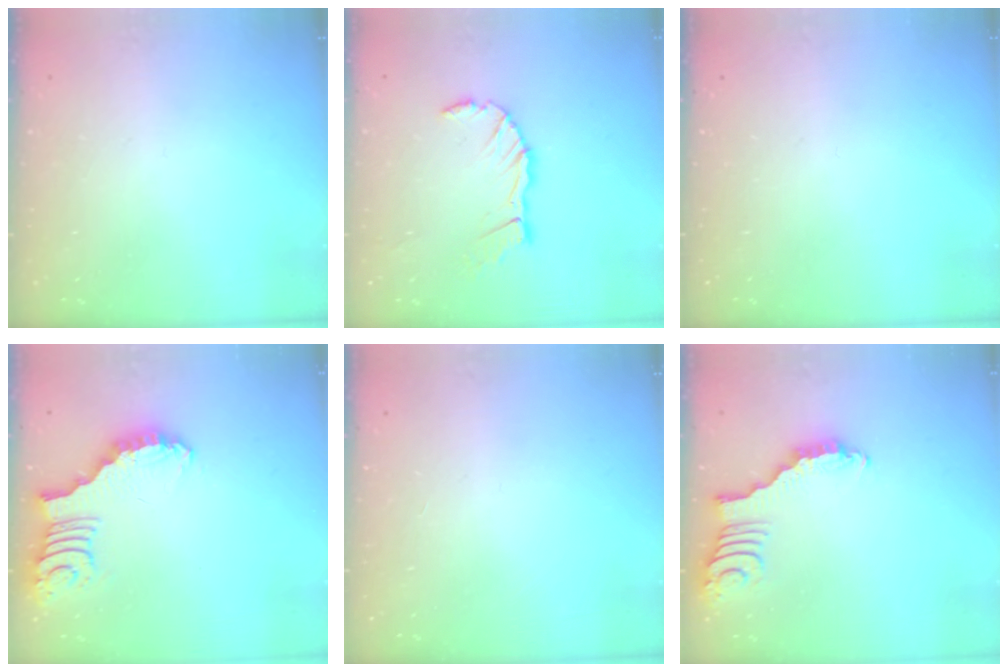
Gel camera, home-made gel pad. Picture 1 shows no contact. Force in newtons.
{"total": 10.8, "press": 10.7, "slide": 1.3}
{"total": 0.0}
{"total": 2.7, "press": 2.7, "slide": 0.1}
{"total": 1.4, "press": 1.4, "slide": 0.0}
{"total": 2.8, "press": 2.8, "slide": 0.4}